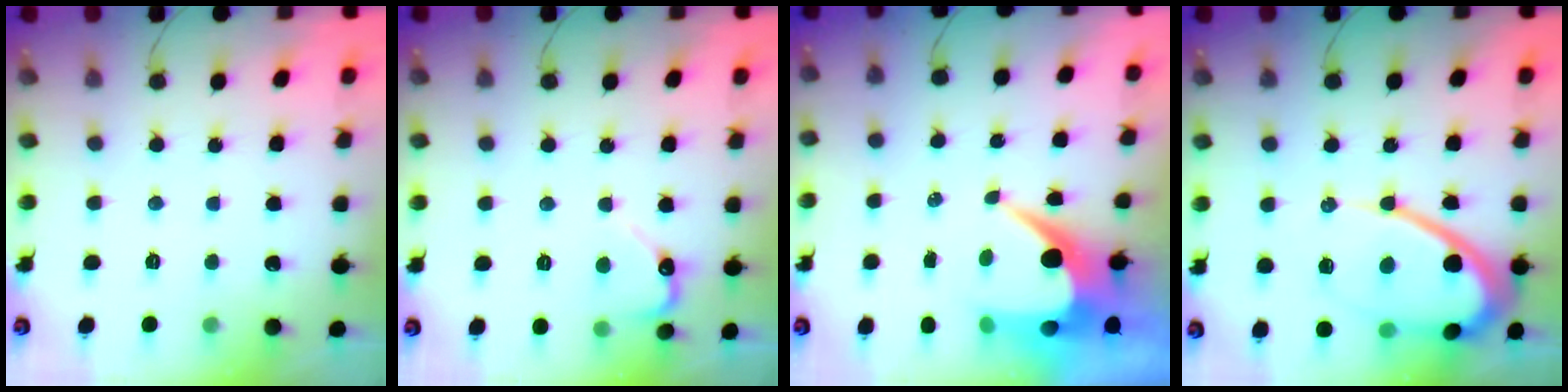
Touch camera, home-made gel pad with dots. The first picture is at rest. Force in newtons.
{"total": 4.5, "press": 4.5, "slide": 0.5}
{"total": 9.9, "press": 9.8, "slide": 0.9}
{"total": 14.4, "press": 14.4, "slide": 1.6}